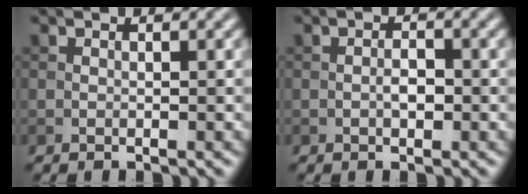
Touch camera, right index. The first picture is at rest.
{"total": 1.4, "force": [-0.4, 0.7, 1.2], "torque": [-0.021, 0.003, -0.008]}